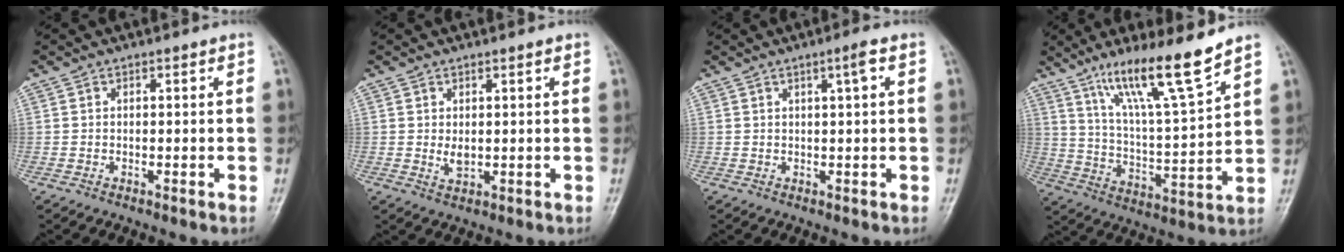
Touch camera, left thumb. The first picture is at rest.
{"total": 2.7, "force": [0.5, 1.6, 2.1], "torque": [-0.026, -0.009, 0.013]}
{"total": 2.5, "force": [0.9, 0.2, 2.3], "torque": [-0.037, -0.001, 0.016]}
{"total": 14.9, "force": [10.6, 1.3, 10.4], "torque": [-0.176, -0.063, 0.196]}